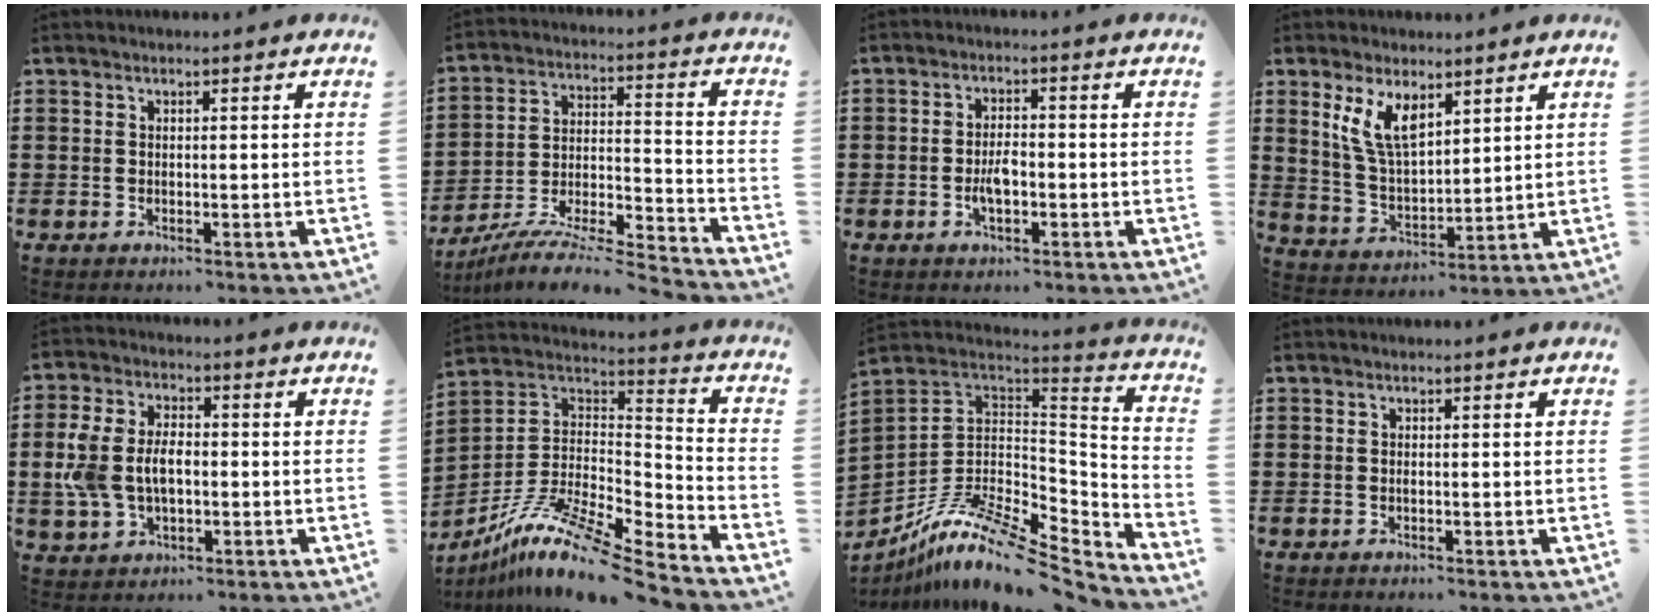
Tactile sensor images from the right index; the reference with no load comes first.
{"total": 7.4, "force": [-6.9, 0.1, 2.6], "torque": [-0.043, -0.004, -0.139]}
{"total": 3.5, "force": [-1.0, 1.5, 3.0], "torque": [-0.068, 0.001, -0.023]}
{"total": 8.1, "force": [4.6, 3.7, 5.6], "torque": [-0.130, -0.008, 0.082]}
{"total": 7.4, "force": [-0.4, 4.9, 5.6], "torque": [-0.141, 0.004, -0.015]}
{"total": 12.3, "force": [-9.2, 1.7, 8.1], "torque": [-0.154, 0.012, -0.179]}
{"total": 13.0, "force": [-8.2, 4.6, 9.0], "torque": [-0.178, 0.014, -0.153]}
{"total": 0.0}